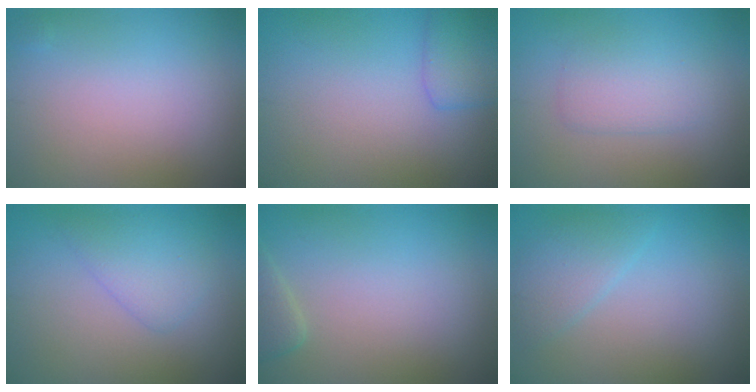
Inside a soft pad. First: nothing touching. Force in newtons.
{"total": 2.4, "press": 2.4, "slide": 0.1}
{"total": 2.3, "press": 2.3, "slide": 0.1}
{"total": 2.5, "press": 2.4, "slide": 0.2}
{"total": 1.9, "press": 1.8, "slide": 0.2}
{"total": 2.3, "press": 2.3, "slide": 0.3}